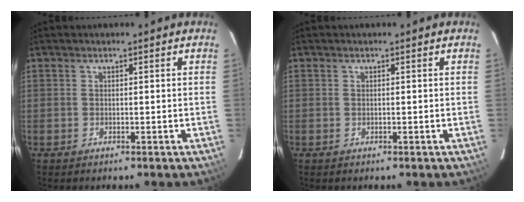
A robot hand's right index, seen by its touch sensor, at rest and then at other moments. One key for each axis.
{"total": 0.0}